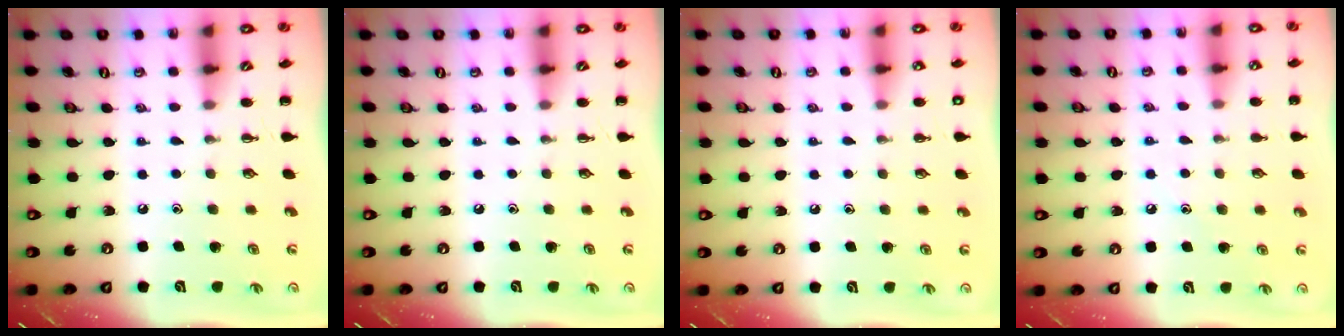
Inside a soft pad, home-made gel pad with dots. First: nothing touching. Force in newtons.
{"total": 0.0}
{"total": 1.9, "press": 1.9, "slide": 0.2}
{"total": 5.6, "press": 5.3, "slide": 1.6}